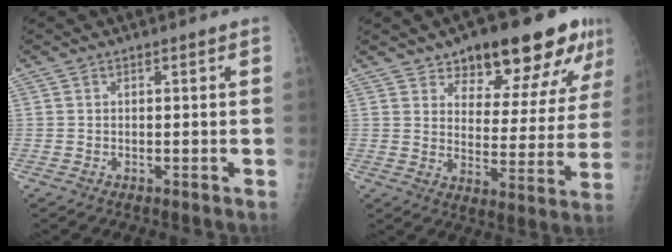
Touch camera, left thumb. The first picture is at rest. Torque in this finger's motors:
{"motor_torque": [0.41, 0.60, -0.05, -0.19, 0.10]}